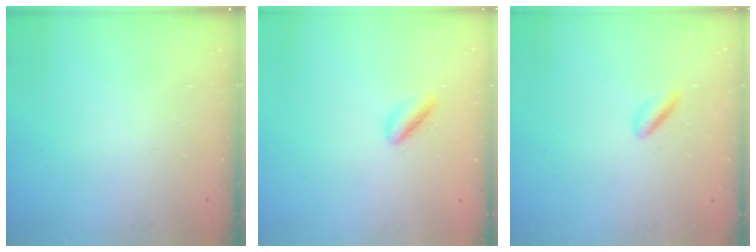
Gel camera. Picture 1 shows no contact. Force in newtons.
{"total": 3.3, "press": 3.1, "slide": 1.2}
{"total": 1.7, "press": 1.5, "slide": 0.9}